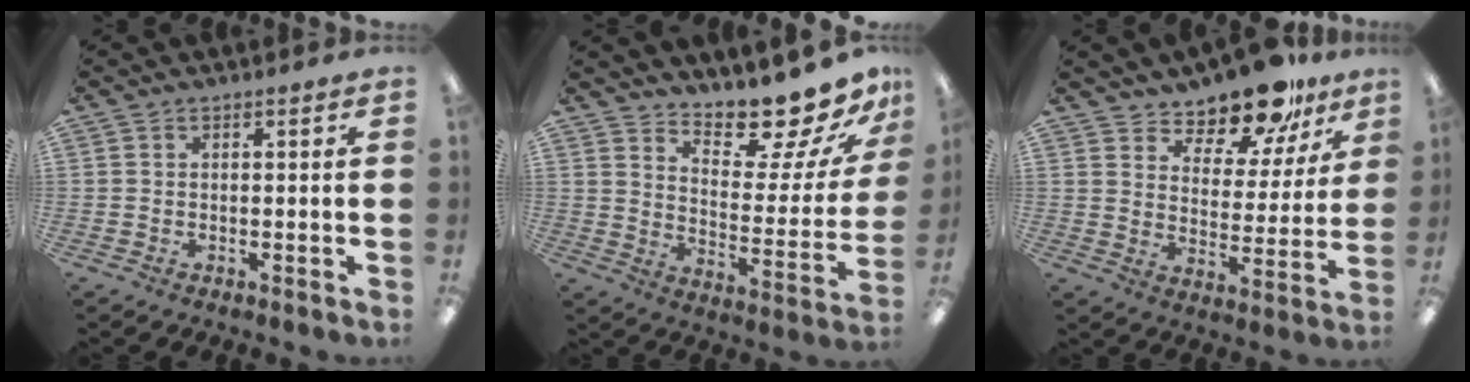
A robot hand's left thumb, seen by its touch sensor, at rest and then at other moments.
{"total": 15.1, "force": [13.7, 3.5, 5.3], "torque": [-0.078, -0.119, 0.233]}
{"total": 13.6, "force": [12.0, 4.7, 4.2], "torque": [-0.067, -0.092, 0.217]}